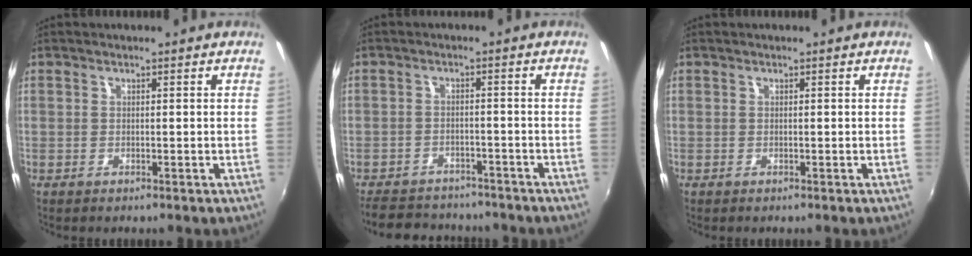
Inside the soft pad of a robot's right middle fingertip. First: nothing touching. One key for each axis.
{"total": 11.4, "fx": -9.9, "fy": 4.6, "fz": 3.4, "tx": -0.091, "ty": 0.011, "tz": -0.141}
{"total": 0.0}